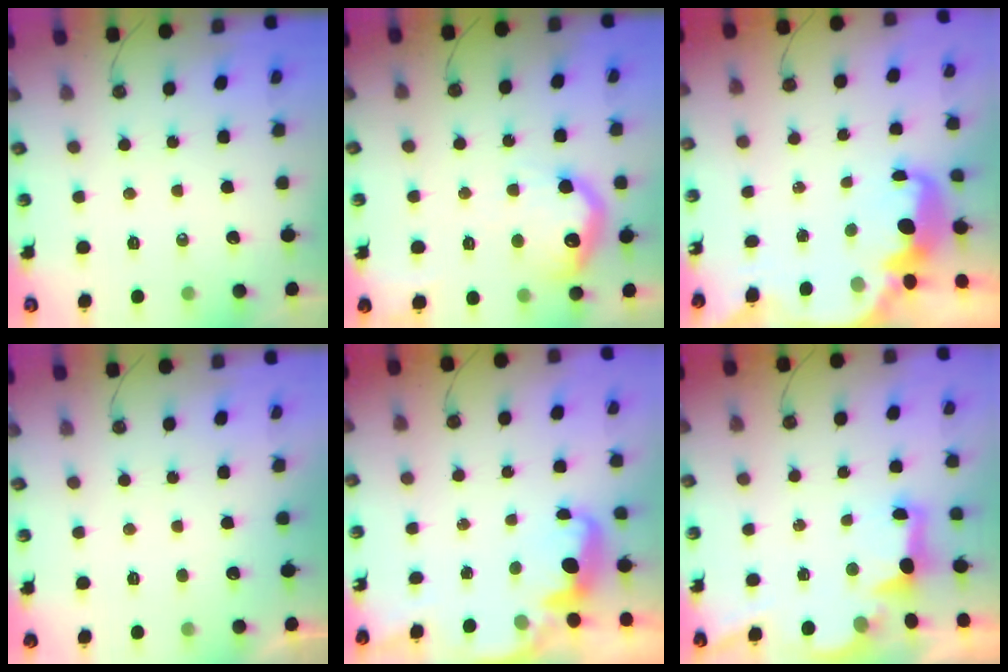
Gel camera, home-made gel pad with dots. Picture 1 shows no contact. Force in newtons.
{"total": 14.6, "press": 14.6, "slide": 0.8}
{"total": 6.4, "press": 6.4, "slide": 0.2}
{"total": 0.8, "press": 0.5, "slide": 0.6}
{"total": 3.0, "press": 2.9, "slide": 0.6}
{"total": 2.8, "press": 2.7, "slide": 0.9}